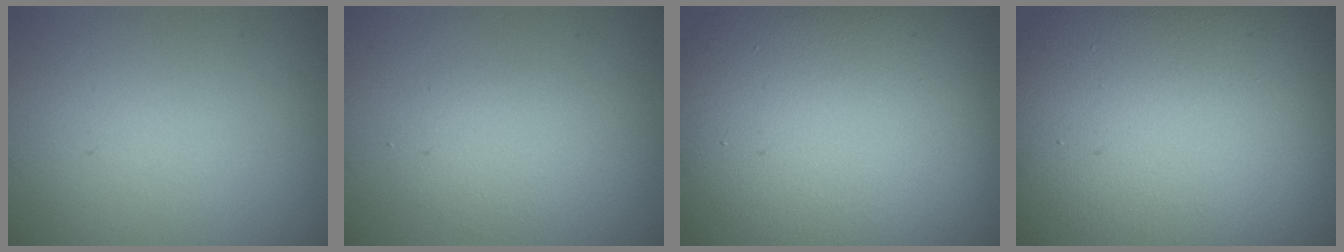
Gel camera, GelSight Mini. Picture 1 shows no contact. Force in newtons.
{"total": 2.0, "press": 2.0, "slide": 0.1}
{"total": 18.9, "press": 18.9, "slide": 0.9}
{"total": 20.6, "press": 20.6, "slide": 1.3}